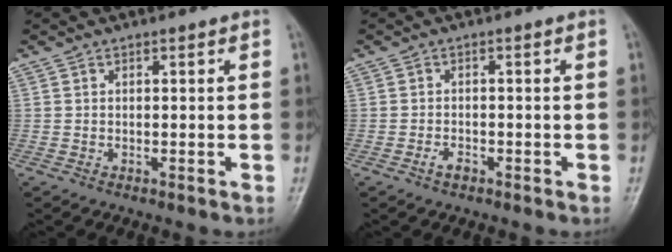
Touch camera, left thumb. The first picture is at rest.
{"total": 1.7, "force": [-1.1, 0.9, 0.9], "torque": [-0.016, 0.010, -0.020]}